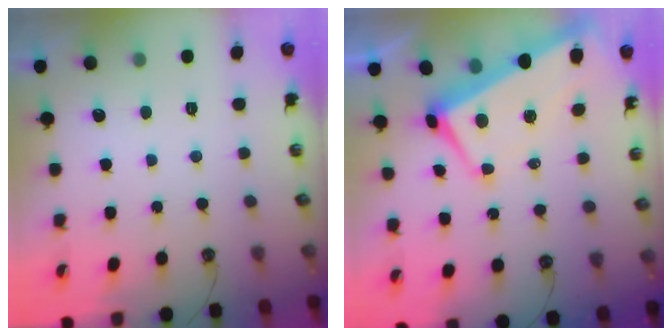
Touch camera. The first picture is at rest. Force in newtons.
{"total": 1.6, "press": 0.8, "slide": 1.4}